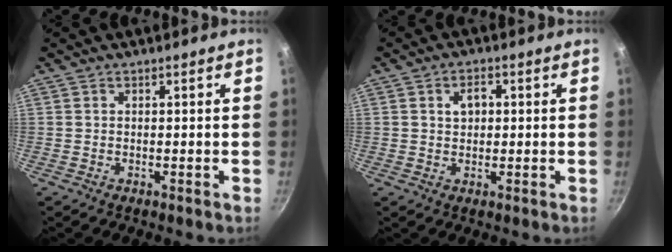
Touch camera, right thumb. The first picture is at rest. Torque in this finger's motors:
{"motor_torque": [-0.84, 0.31, 0.26, -0.23, 0.12]}